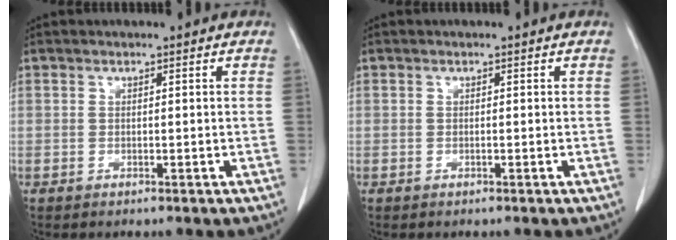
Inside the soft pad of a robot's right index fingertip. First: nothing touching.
{"total": 0.0}